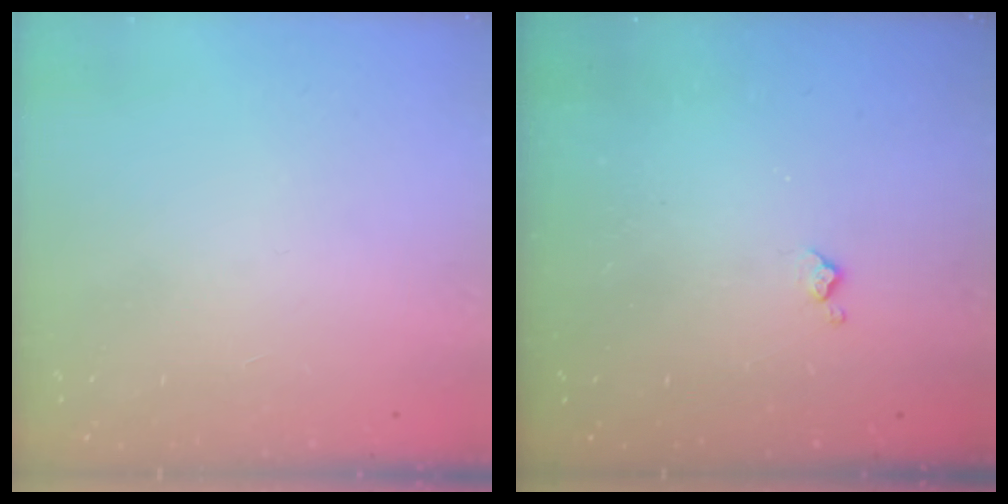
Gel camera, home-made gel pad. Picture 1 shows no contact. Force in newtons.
{"total": 3.0, "press": 3.0, "slide": 0.6}